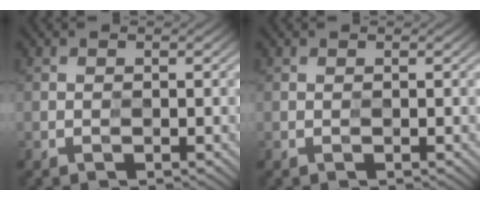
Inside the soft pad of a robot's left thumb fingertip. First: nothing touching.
{"total": 0.0}